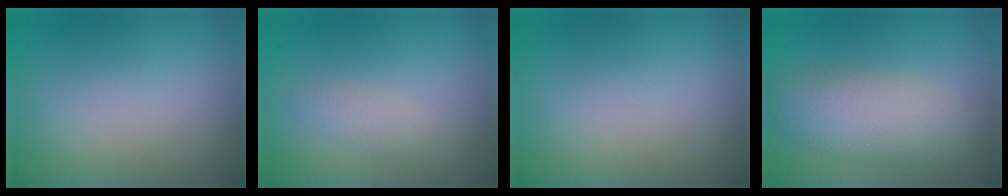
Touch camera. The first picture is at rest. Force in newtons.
{"total": 1.4, "press": 1.4, "slide": 0.1}
{"total": 0.0}
{"total": 5.2, "press": 5.2, "slide": 0.1}